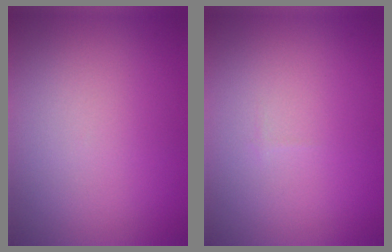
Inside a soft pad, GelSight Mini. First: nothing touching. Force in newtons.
{"total": 0.0}